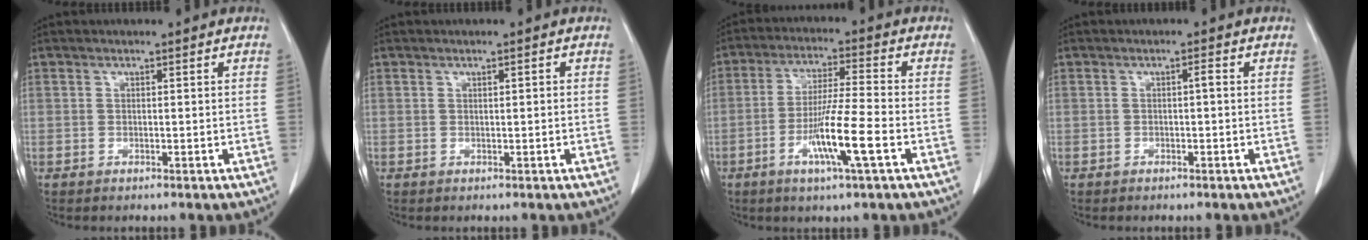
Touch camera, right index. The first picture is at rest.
{"total": 0.6, "force": [0.1, 0.1, 0.6], "torque": [-0.012, 0.001, 0.002]}
{"total": 9.8, "force": [-3.6, -0.2, 9.1], "torque": [-0.169, -0.011, -0.067]}
{"total": 0.8, "force": [-0.1, 0.1, 0.8], "torque": [-0.012, 0.002, -0.001]}